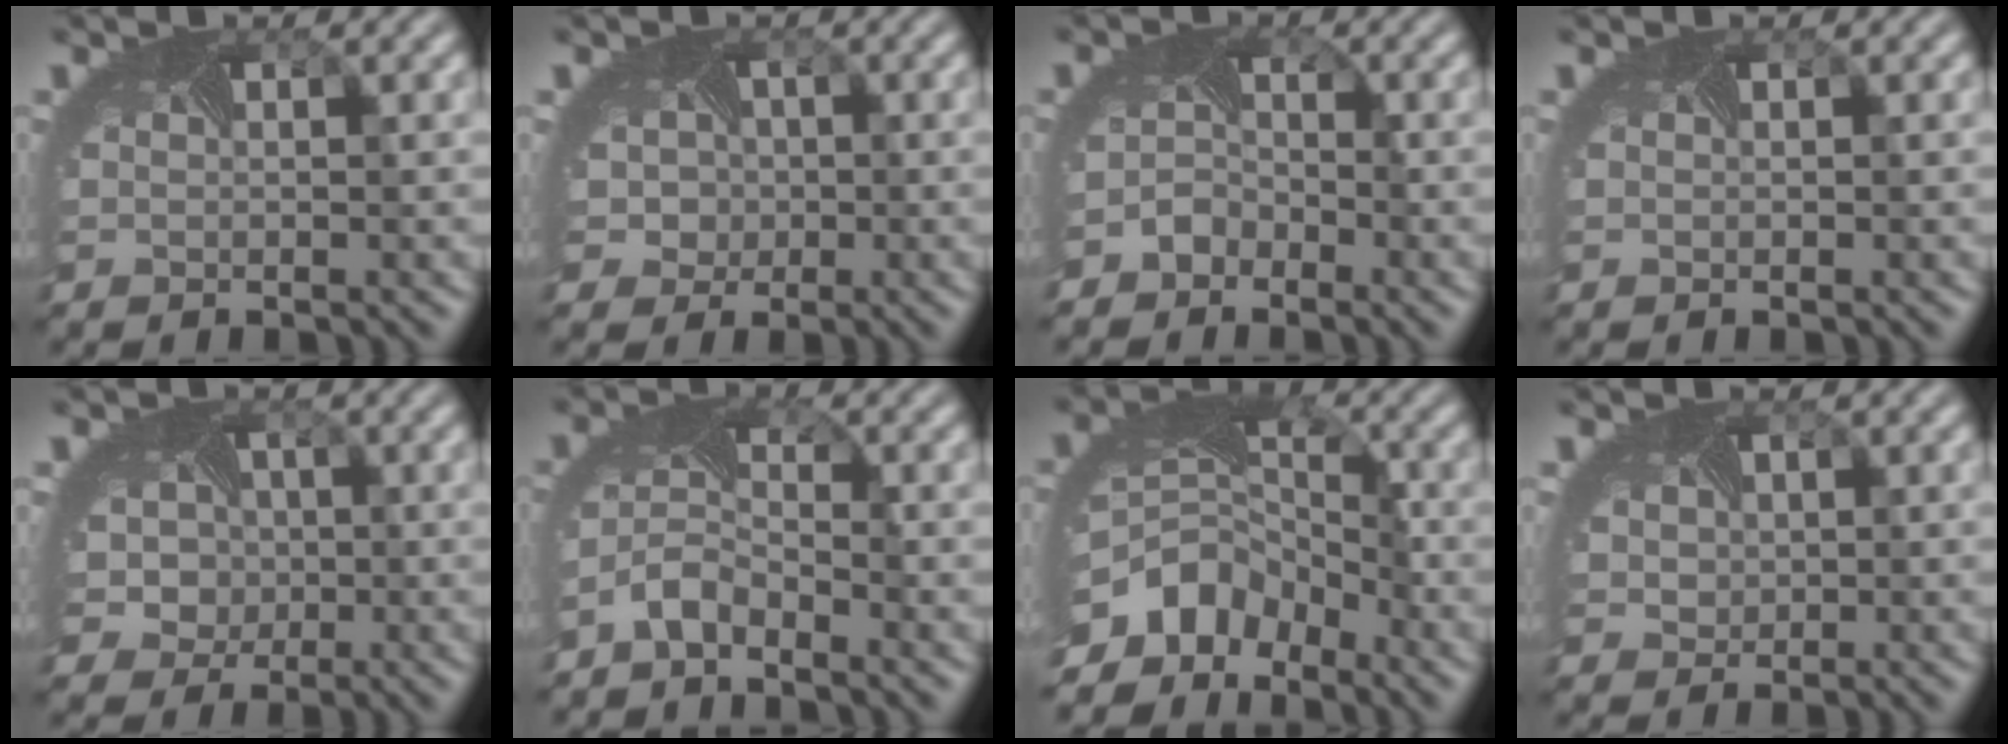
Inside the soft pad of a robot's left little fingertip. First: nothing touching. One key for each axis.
{"total": 4.5, "fx": 0.1, "fy": 4.0, "fz": 1.9, "tx": -0.020, "ty": 0.012, "tz": -0.022}
{"total": 2.1, "fx": -1.9, "fy": 1.1, "fz": -0.1, "tx": -0.002, "ty": 0.000, "tz": -0.040}
{"total": 0.0}
{"total": 6.3, "fx": -0.1, "fy": 5.6, "fz": 2.8, "tx": -0.039, "ty": 0.007, "tz": -0.030}
{"total": 2.8, "fx": -2.4, "fy": 1.0, "fz": 1.0, "tx": -0.036, "ty": -0.003, "tz": -0.055}
{"total": 7.6, "fx": -5.2, "fy": 4.8, "fz": 2.7, "tx": -0.056, "ty": -0.014, "tz": -0.097}
{"total": 2.3, "fx": 0.7, "fy": 2.0, "fz": 0.9, "tx": -0.028, "ty": 0.011, "tz": 0.008}